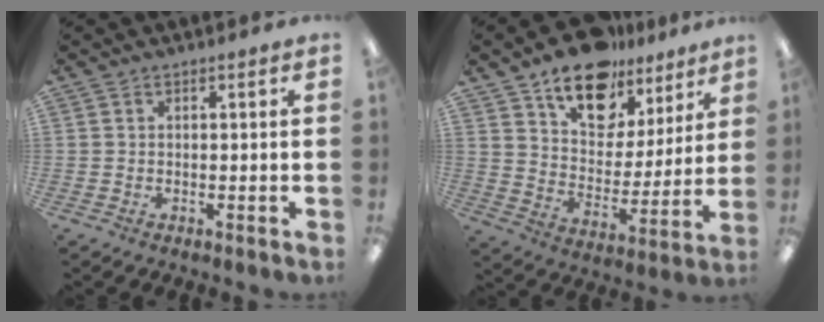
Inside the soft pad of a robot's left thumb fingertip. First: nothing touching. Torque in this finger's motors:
{"motor_torque": [0.61, 0.61, 1.39, -1.38, 0.26]}